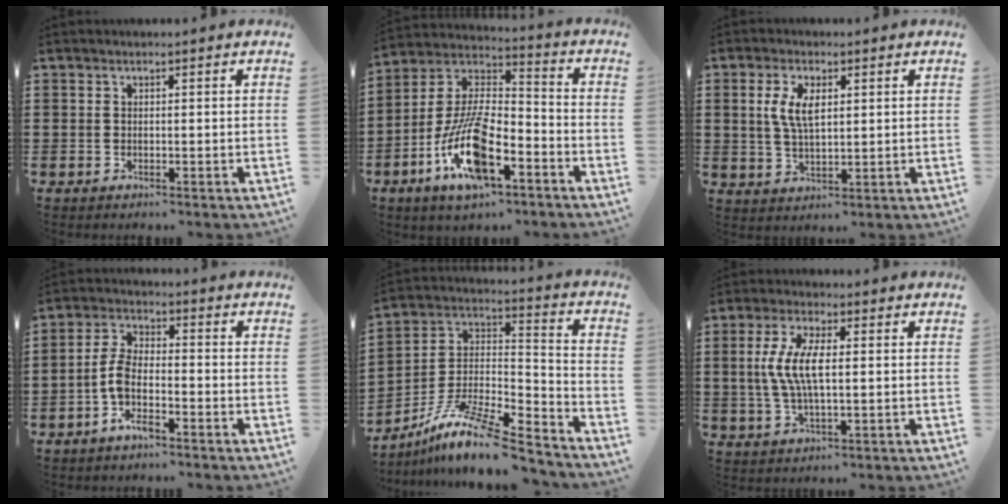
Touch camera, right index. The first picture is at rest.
{"total": 15.0, "force": [-7.2, 5.8, 11.8], "torque": [-0.258, 0.005, -0.135]}
{"total": 5.4, "force": [1.5, 2.3, 4.6], "torque": [-0.098, 0.008, 0.025]}
{"total": 6.0, "force": [-2.6, 2.7, 4.7], "torque": [-0.117, 0.004, -0.057]}
{"total": 11.6, "force": [-9.1, 2.0, 6.8], "torque": [-0.139, 0.013, -0.183]}
{"total": 7.5, "force": [0.6, 2.5, 7.0], "torque": [-0.159, -0.002, 0.001]}